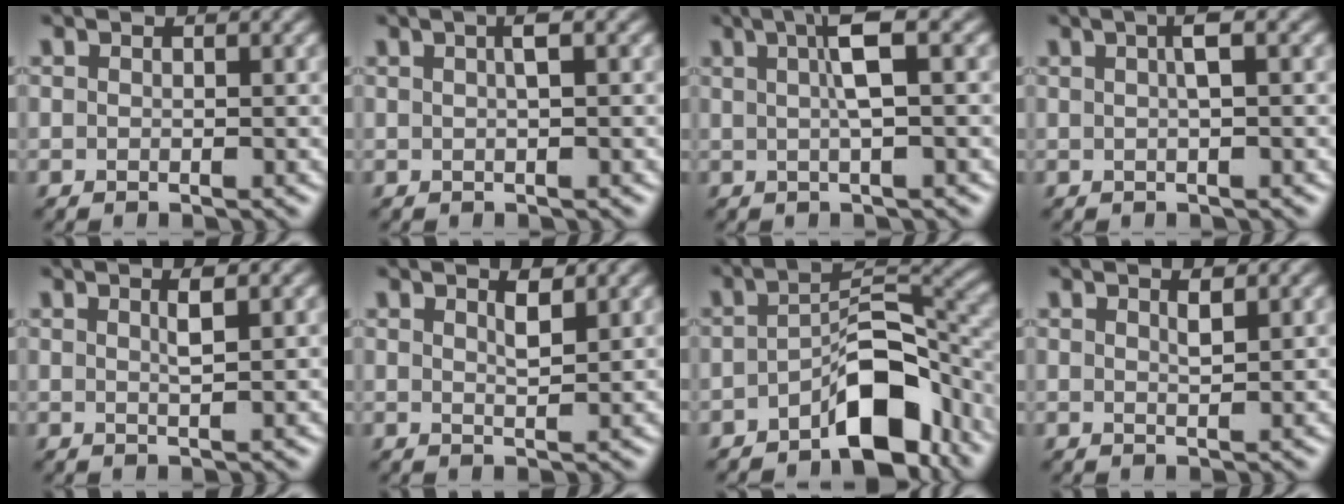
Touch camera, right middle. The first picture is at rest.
{"total": 1.6, "force": [0.5, 0.3, 1.5], "torque": [-0.026, 0.007, 0.007]}
{"total": 3.9, "force": [1.0, 0.6, 3.7], "torque": [-0.067, 0.007, 0.017]}
{"total": 2.0, "force": [0.5, 0.3, 1.9], "torque": [-0.032, 0.008, 0.008]}
{"total": 1.8, "force": [0.8, 0.3, 1.6], "torque": [-0.024, 0.005, 0.009]}
{"total": 1.7, "force": [1.2, 0.3, 1.2], "torque": [-0.020, 0.002, 0.019]}
{"total": 7.6, "force": [-4.1, 3.2, 5.6], "torque": [-0.076, 0.009, -0.071]}
{"total": 1.3, "force": [0.9, 0.2, 0.9], "torque": [-0.014, 0.003, 0.013]}